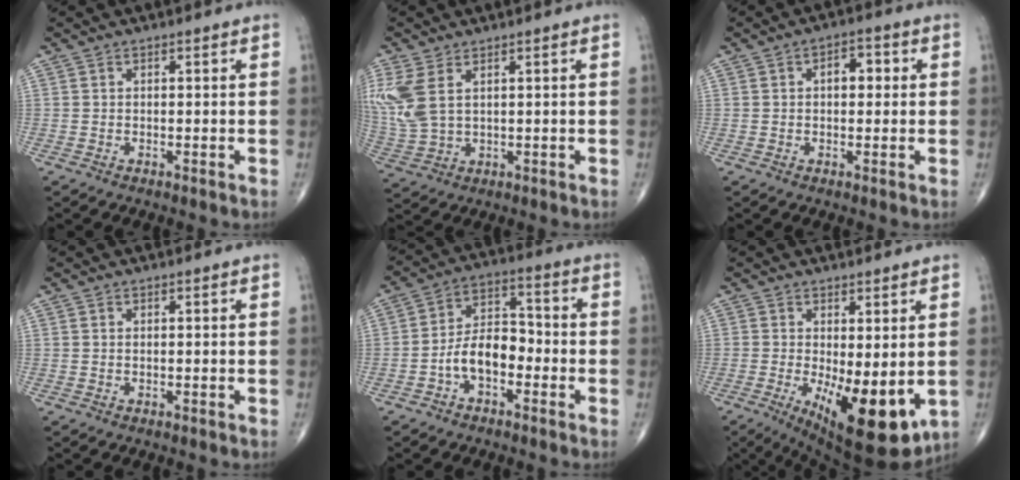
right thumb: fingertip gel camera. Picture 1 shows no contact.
{"total": 9.7, "force": [3.4, 5.5, 7.3], "torque": [-0.190, -0.002, 0.084]}
{"total": 4.5, "force": [0.7, 2.6, 3.5], "torque": [-0.038, 0.013, 0.007]}
{"total": 0.0}
{"total": 9.0, "force": [-3.2, 5.3, 6.5], "torque": [-0.099, 0.042, -0.066]}
{"total": 14.3, "force": [-2.7, 5.6, 12.9], "torque": [-0.185, -0.032, -0.022]}